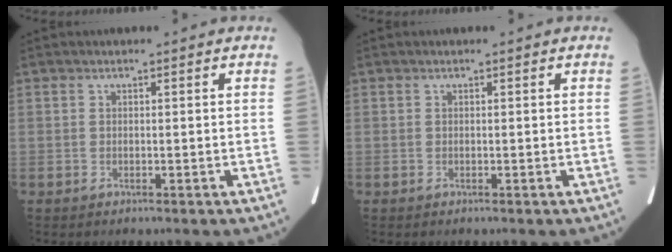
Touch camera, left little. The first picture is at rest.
{"total": 0.0}